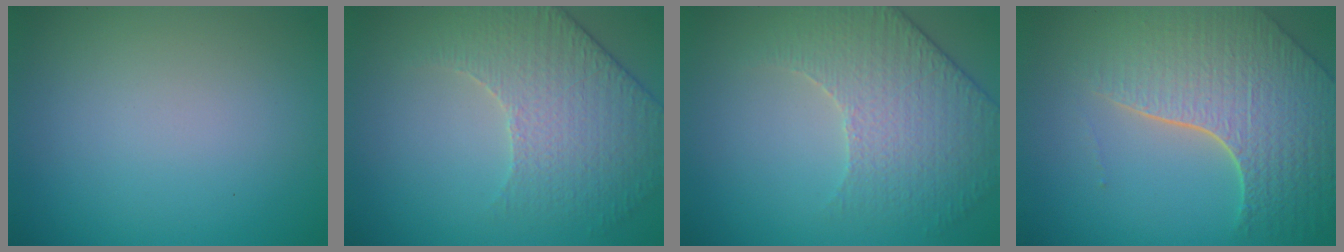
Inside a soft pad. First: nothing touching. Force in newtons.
{"total": 4.3, "press": 4.0, "slide": 1.5}
{"total": 4.3, "press": 4.0, "slide": 1.5}
{"total": 8.2, "press": 5.9, "slide": 5.8}